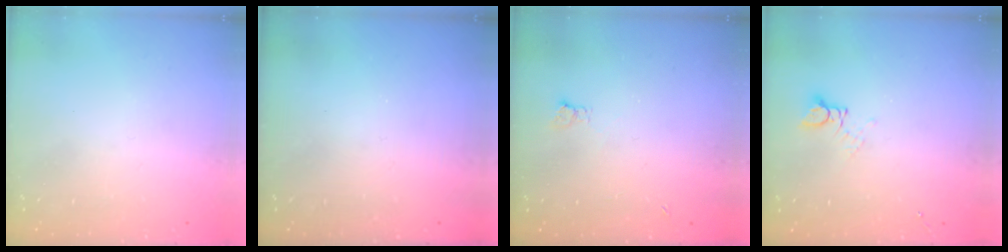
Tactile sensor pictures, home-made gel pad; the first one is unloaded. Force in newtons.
{"total": 0.0}
{"total": 2.9, "press": 2.9, "slide": 0.5}
{"total": 2.9, "press": 2.9, "slide": 0.2}